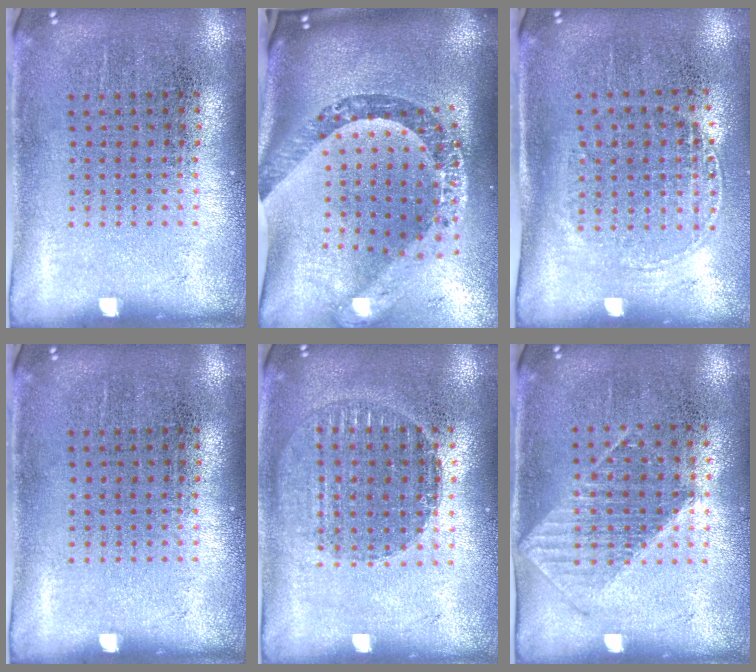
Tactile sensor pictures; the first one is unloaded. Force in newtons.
{"total": 3.8, "press": 2.6, "slide": 2.8}
{"total": 1.5, "press": 1.2, "slide": 0.8}
{"total": 0.0}
{"total": 1.4, "press": 1.3, "slide": 0.6}
{"total": 0.9, "press": 0.9, "slide": 0.3}